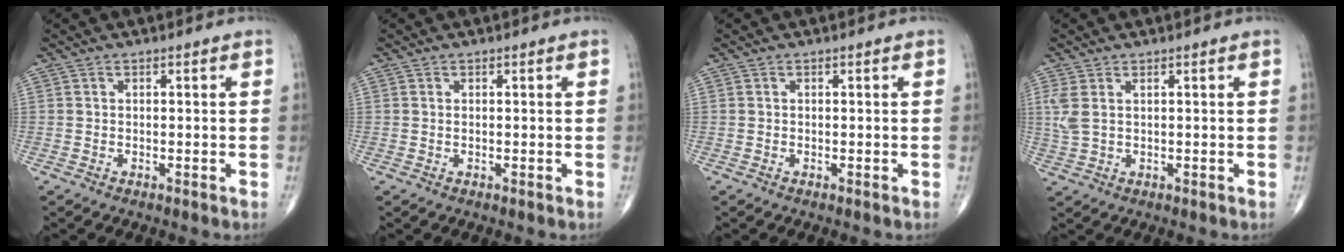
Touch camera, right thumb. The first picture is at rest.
{"total": 0.0}
{"total": 0.0}
{"total": 3.6, "force": [1.3, 1.6, 2.9], "torque": [-0.084, 0.005, 0.033]}